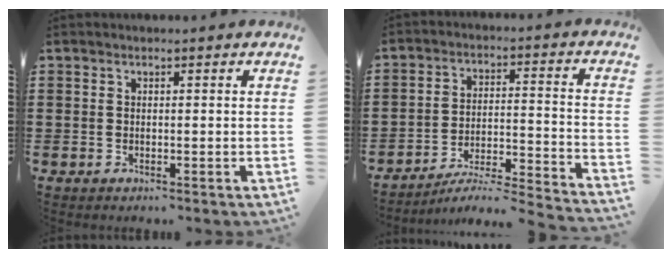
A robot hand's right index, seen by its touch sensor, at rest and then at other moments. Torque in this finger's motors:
{"motor_torque": [0.46, 0.45, 0.11, 0.08]}